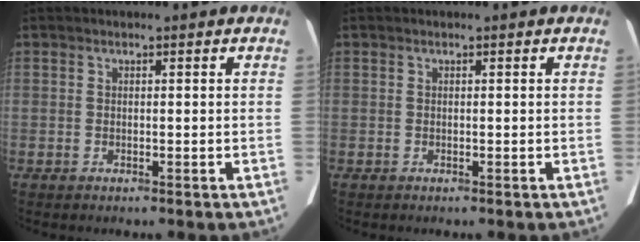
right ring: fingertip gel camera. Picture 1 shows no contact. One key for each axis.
{"total": 0.0}